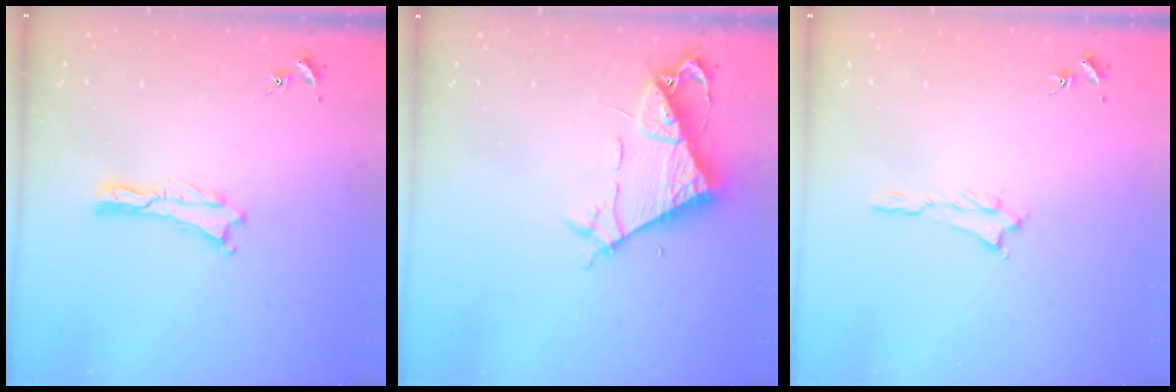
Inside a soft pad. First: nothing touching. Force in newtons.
{"total": 7.3, "press": 7.3, "slide": 0.3}
{"total": 1.2, "press": 1.2, "slide": 0.3}